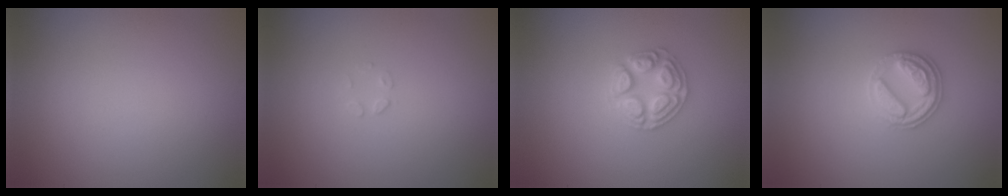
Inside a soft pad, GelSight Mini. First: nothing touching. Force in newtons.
{"total": 0.8, "press": 0.8, "slide": 0.0}
{"total": 2.9, "press": 2.8, "slide": 0.3}
{"total": 2.8, "press": 2.8, "slide": 0.5}